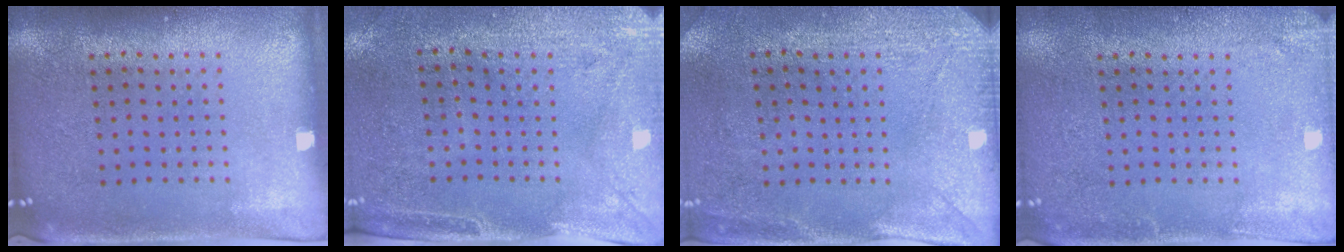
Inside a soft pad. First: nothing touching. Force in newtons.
{"total": 2.9, "press": 2.5, "slide": 1.6}
{"total": 3.0, "press": 2.3, "slide": 1.9}
{"total": 1.8, "press": 1.8, "slide": 0.2}